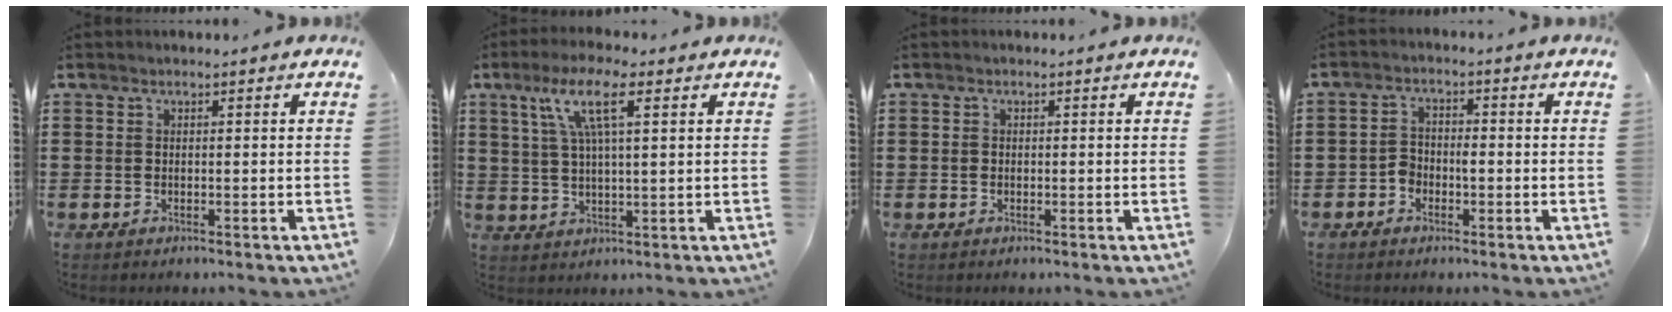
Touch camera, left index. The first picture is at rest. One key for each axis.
{"total": 8.2, "fx": 3.6, "fy": 2.1, "fz": 7.0, "tx": -0.146, "ty": 0.010, "tz": 0.061}
{"total": 0.6, "fx": -0.2, "fy": 0.5, "fz": 0.3, "tx": -0.008, "ty": 0.001, "tz": -0.005}
{"total": 2.3, "fx": -1.3, "fy": 1.6, "fz": 1.0, "tx": -0.025, "ty": 0.007, "tz": -0.031}